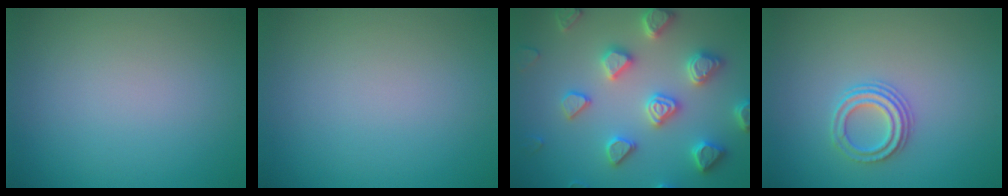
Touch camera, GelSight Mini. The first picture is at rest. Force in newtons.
{"total": 0.0}
{"total": 5.3, "press": 5.2, "slide": 1.2}
{"total": 2.5, "press": 2.2, "slide": 1.2}